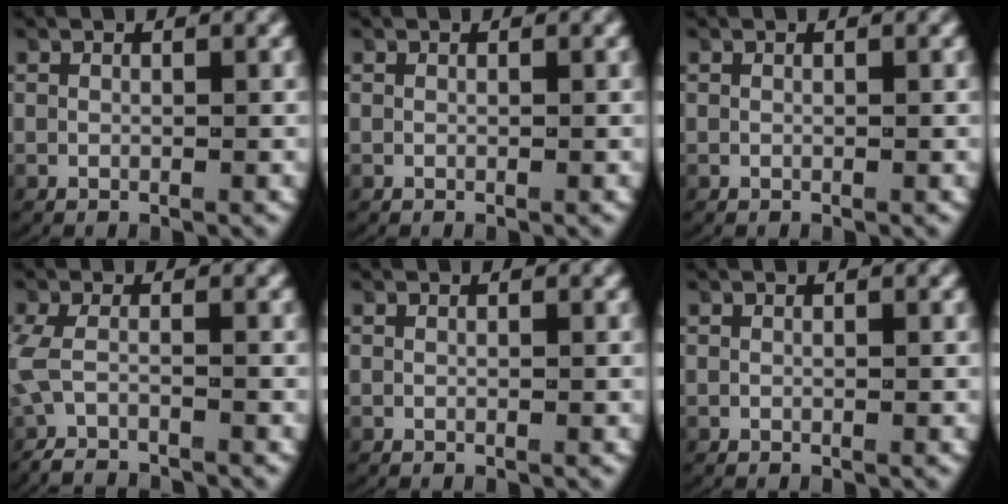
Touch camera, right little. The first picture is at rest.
{"total": 0.0}
{"total": 0.0}
{"total": 4.2, "force": [-3.5, 1.4, 1.8], "torque": [-0.063, -0.019, -0.046]}
{"total": 0.0}
{"total": 0.6, "force": [0.0, -0.6, -0.2], "torque": [0.001, -0.007, 0.008]}